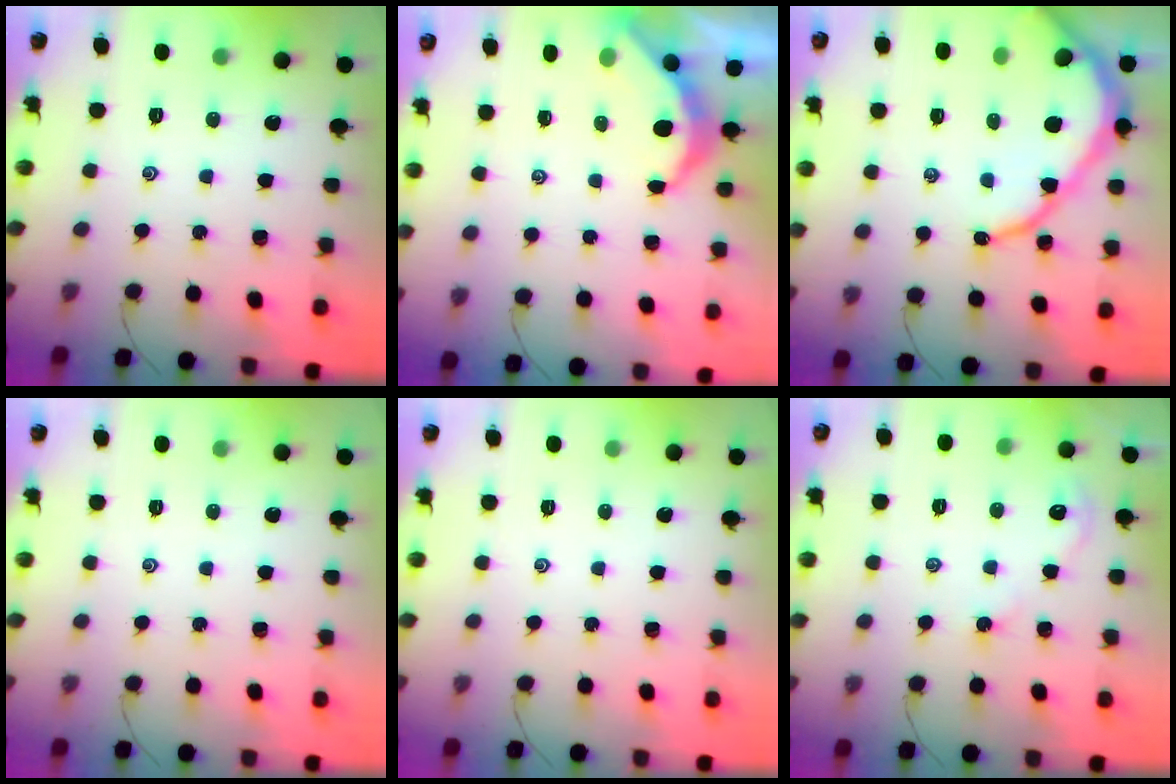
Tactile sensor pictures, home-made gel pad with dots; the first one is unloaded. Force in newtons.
{"total": 5.0, "press": 5.0, "slide": 0.2}
{"total": 12.1, "press": 12.0, "slide": 1.3}
{"total": 0.0}
{"total": 0.0}
{"total": 2.4, "press": 2.4, "slide": 0.4}